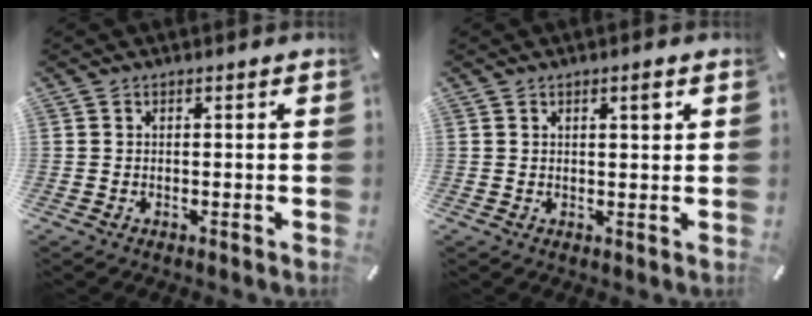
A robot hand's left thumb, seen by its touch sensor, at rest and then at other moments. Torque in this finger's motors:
{"motor_torque": [-0.01, -0.02, -0.04, 0.25, 0.01]}